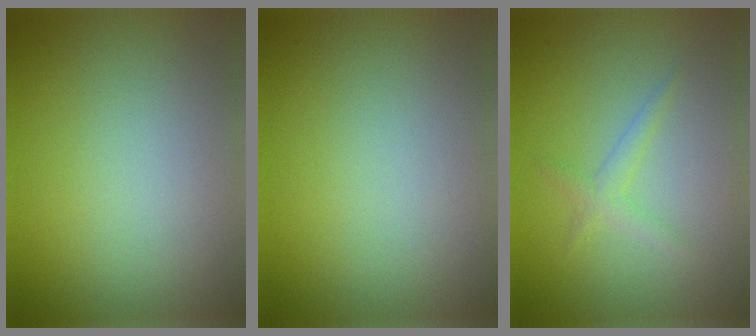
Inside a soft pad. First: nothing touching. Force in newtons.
{"total": 0.0}
{"total": 1.3, "press": 1.3, "slide": 0.1}